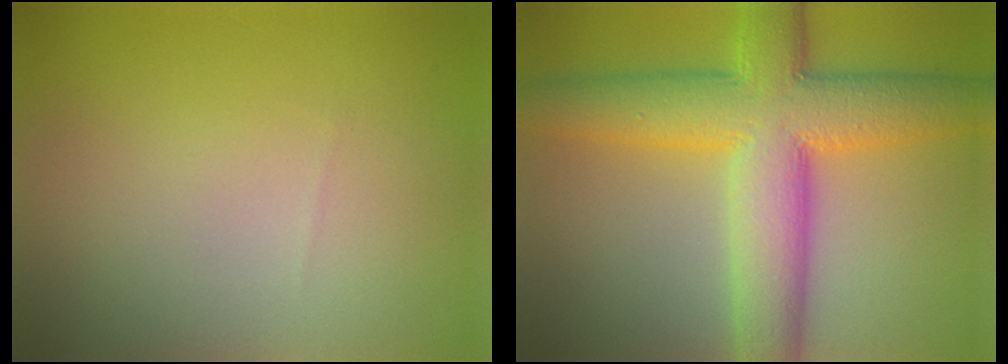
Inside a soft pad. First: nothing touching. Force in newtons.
{"total": 10.6, "press": 10.6, "slide": 0.2}